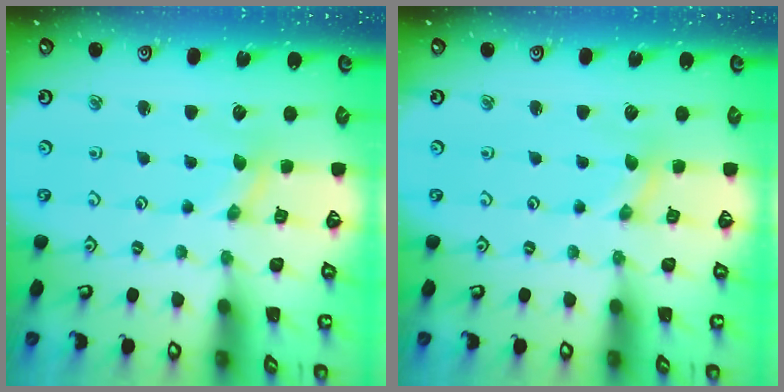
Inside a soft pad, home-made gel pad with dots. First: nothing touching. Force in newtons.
{"total": 0.0}